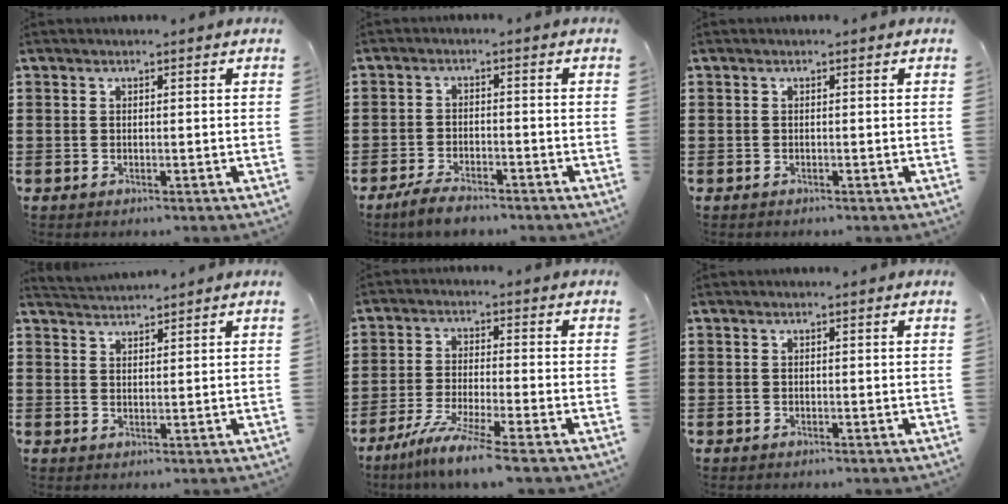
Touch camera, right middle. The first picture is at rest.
{"total": 3.6, "force": [-3.2, 0.8, 1.5], "torque": [-0.040, 0.000, -0.067]}
{"total": 0.0}
{"total": 2.5, "force": [2.5, -0.1, -0.2], "torque": [-0.005, -0.004, 0.048]}
{"total": 6.4, "force": [-5.0, -0.4, 4.0], "torque": [-0.089, -0.021, -0.098]}
{"total": 0.0}